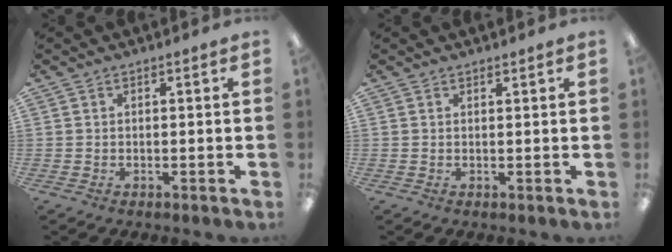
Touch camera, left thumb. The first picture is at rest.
{"total": 0.9, "force": [0.8, 0.2, 0.0], "torque": [0.000, -0.001, 0.016]}